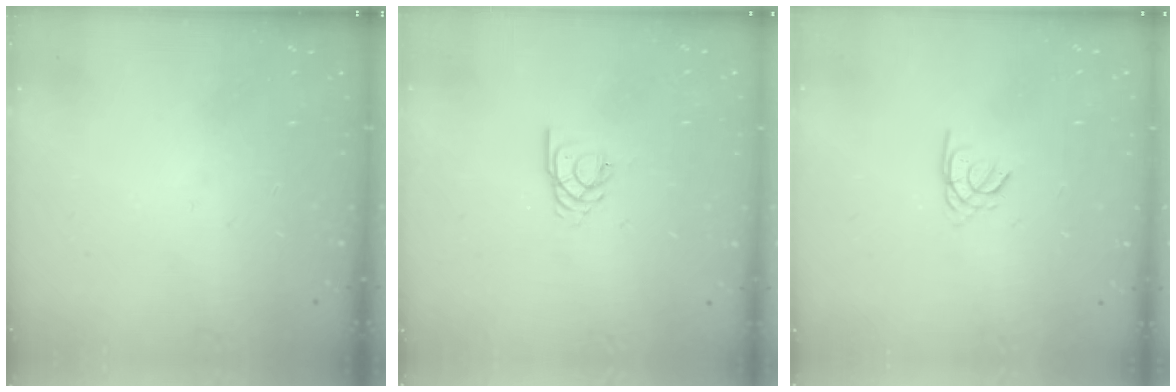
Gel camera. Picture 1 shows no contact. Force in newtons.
{"total": 2.1, "press": 2.1, "slide": 0.3}
{"total": 1.2, "press": 1.1, "slide": 0.3}